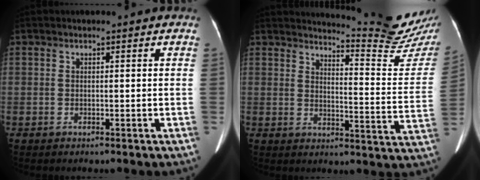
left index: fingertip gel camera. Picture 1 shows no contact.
{"total": 13.8, "force": [13.5, -1.5, 2.4], "torque": [-0.028, -0.106, 0.156]}